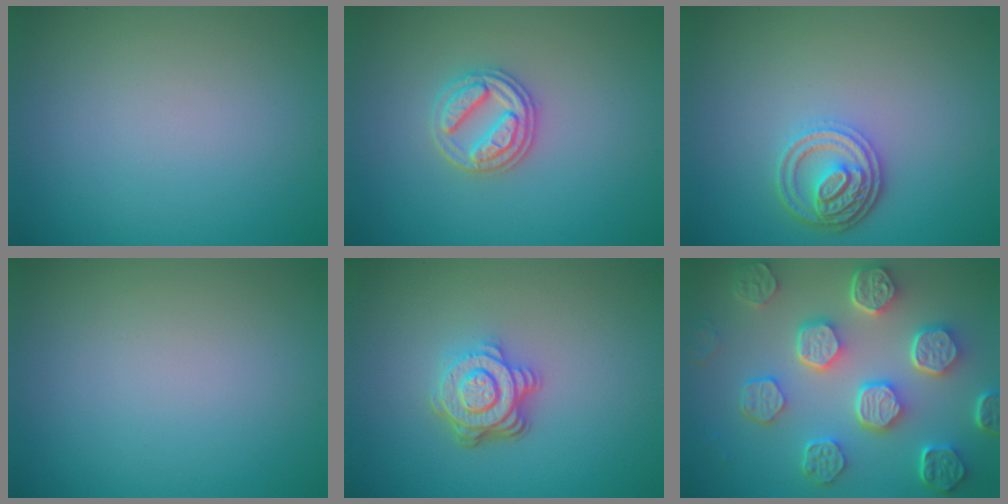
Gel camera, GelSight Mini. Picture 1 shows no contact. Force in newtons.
{"total": 3.0, "press": 2.8, "slide": 1.0}
{"total": 3.8, "press": 3.2, "slide": 2.0}
{"total": 0.0}
{"total": 4.6, "press": 3.4, "slide": 3.0}
{"total": 8.1, "press": 6.1, "slide": 5.3}